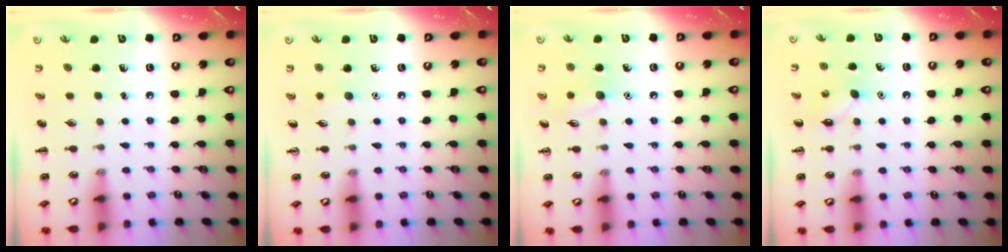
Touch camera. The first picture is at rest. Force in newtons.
{"total": 4.0, "press": 3.8, "slide": 1.2}
{"total": 8.5, "press": 8.4, "slide": 1.7}
{"total": 5.4, "press": 5.1, "slide": 1.5}